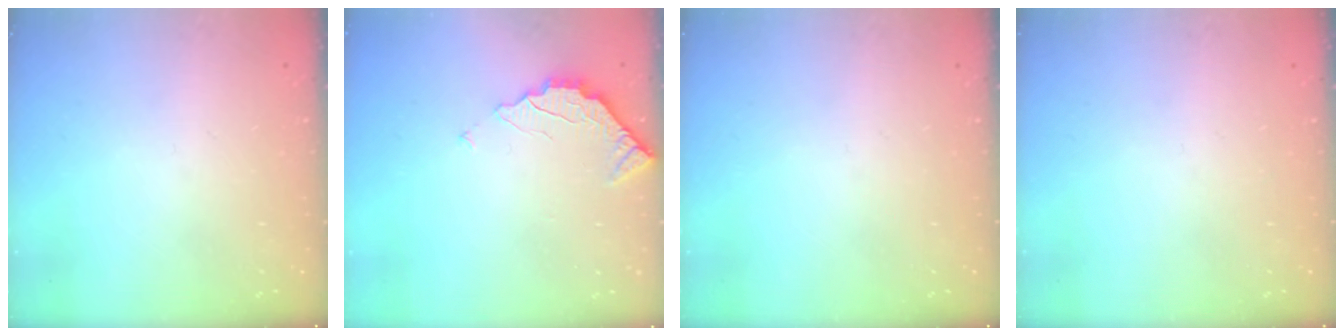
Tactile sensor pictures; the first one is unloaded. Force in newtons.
{"total": 2.3, "press": 2.3, "slide": 0.2}
{"total": 0.0}
{"total": 0.0}